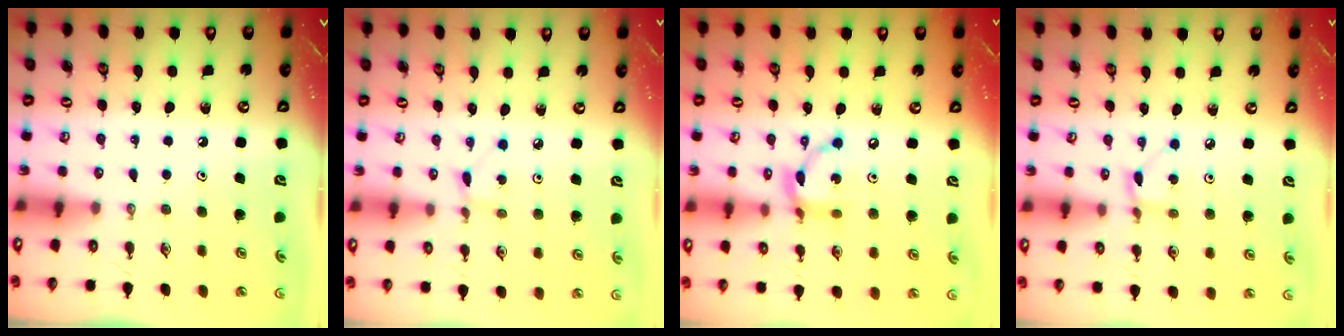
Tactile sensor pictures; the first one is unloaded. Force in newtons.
{"total": 0.8, "press": 0.8, "slide": 0.1}
{"total": 10.9, "press": 10.9, "slide": 0.8}
{"total": 1.8, "press": 1.8, "slide": 0.3}